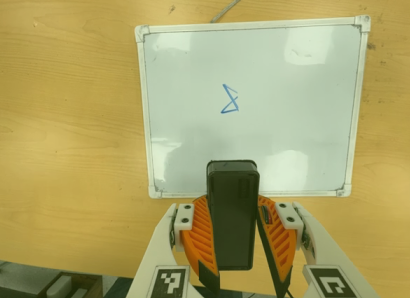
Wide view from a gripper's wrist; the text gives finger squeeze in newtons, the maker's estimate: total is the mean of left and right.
{"total": 10.8, "left": 9.7, "right": 12.0}